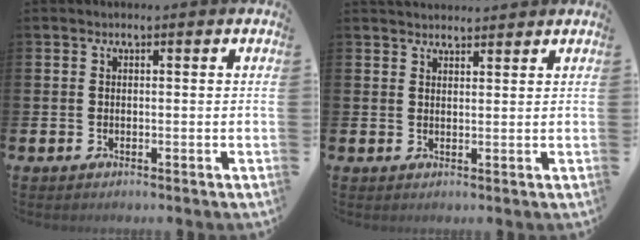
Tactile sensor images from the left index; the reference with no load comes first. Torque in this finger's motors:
{"motor_torque": [0.48, -1.18, -0.04, 0.03]}